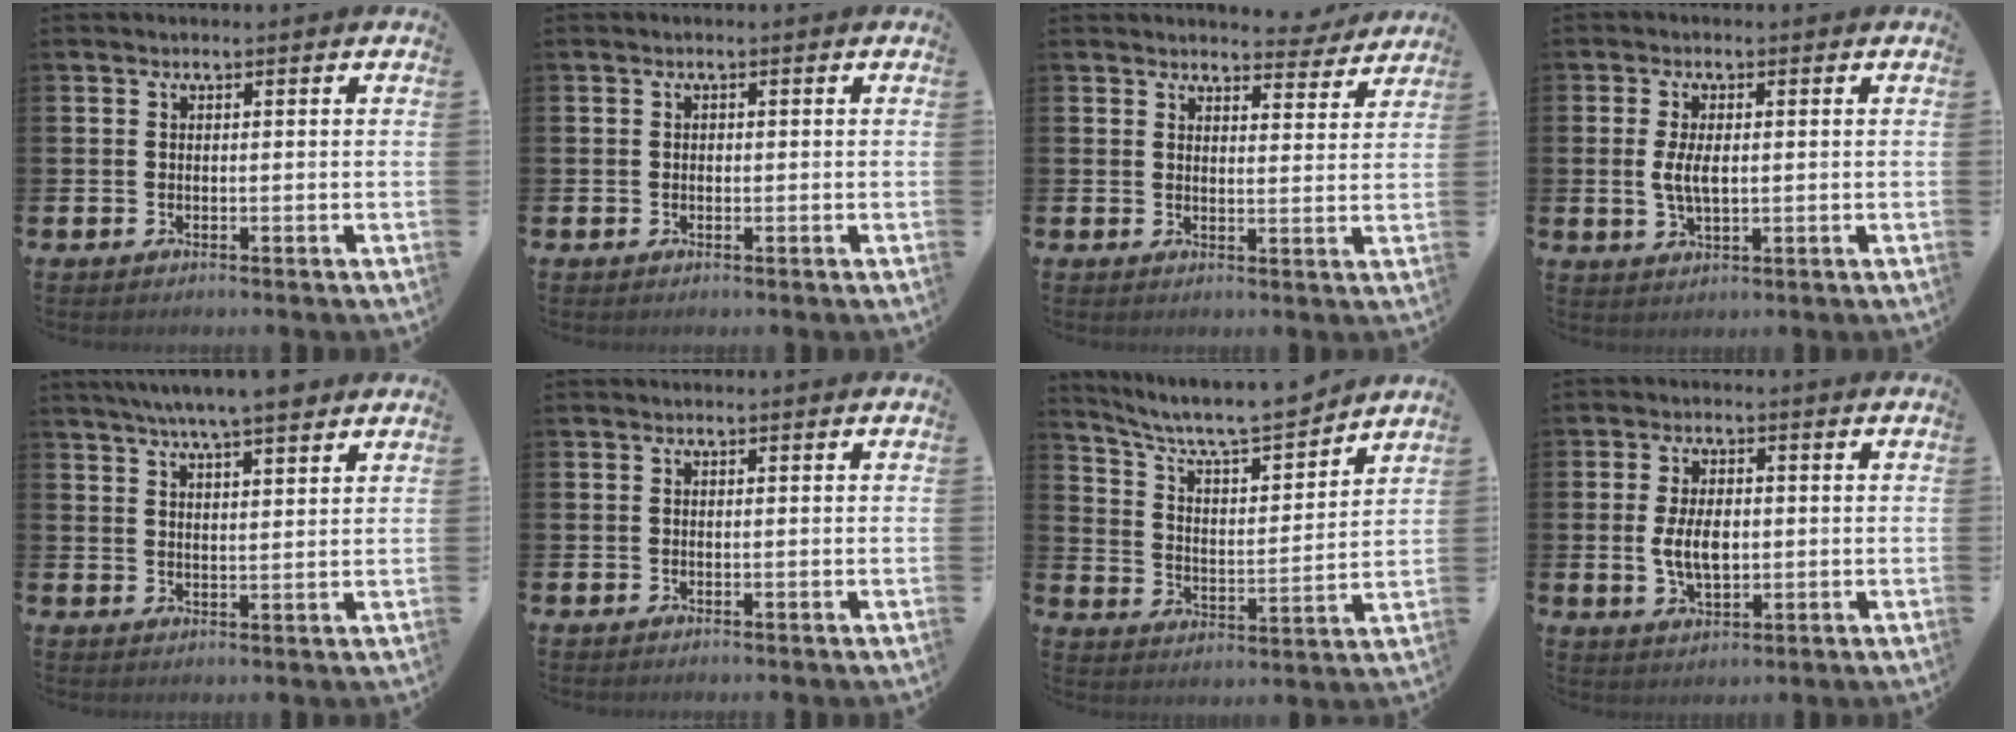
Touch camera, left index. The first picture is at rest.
{"total": 0.6, "force": [-0.1, 0.5, 0.2], "torque": [-0.011, 0.007, -0.002]}
{"total": 4.2, "force": [4.1, 0.8, 0.3], "torque": [0.002, -0.028, 0.071]}
{"total": 3.9, "force": [0.3, 1.8, 3.5], "torque": [-0.058, 0.002, 0.001]}
{"total": 6.7, "force": [6.1, 0.5, 2.7], "torque": [-0.055, -0.020, 0.107]}
{"total": 0.0}
{"total": 8.0, "force": [7.4, 1.4, 2.7], "torque": [-0.081, -0.058, 0.126]}
{"total": 5.5, "force": [0.1, 3.1, 4.5], "torque": [-0.086, 0.004, -0.003]}